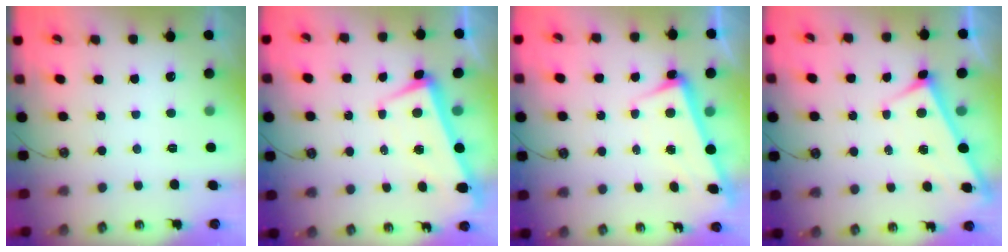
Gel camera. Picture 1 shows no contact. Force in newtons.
{"total": 2.3, "press": 1.4, "slide": 1.8}
{"total": 2.5, "press": 2.2, "slide": 1.1}
{"total": 3.1, "press": 3.1, "slide": 0.2}